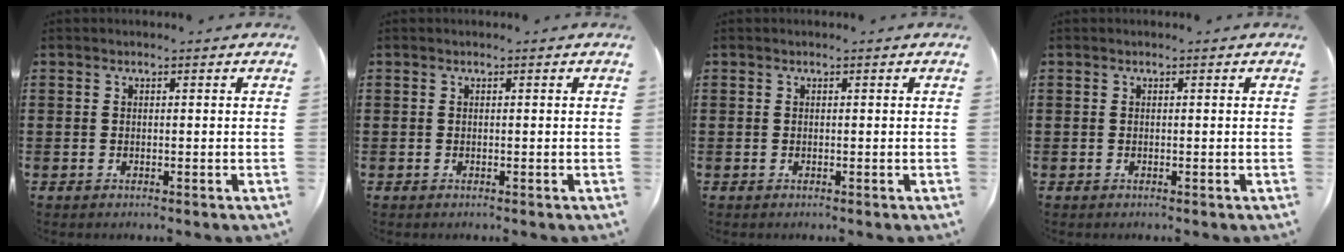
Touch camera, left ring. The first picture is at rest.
{"total": 0.0}
{"total": 0.0}
{"total": 0.0}